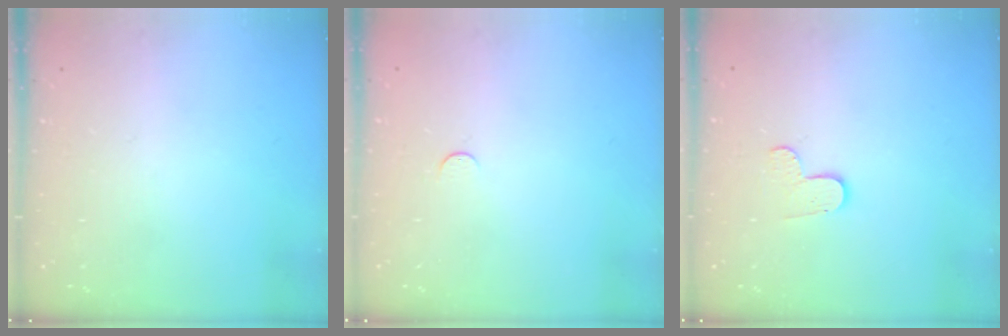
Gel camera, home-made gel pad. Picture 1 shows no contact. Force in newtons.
{"total": 3.0, "press": 3.0, "slide": 0.3}
{"total": 4.3, "press": 4.3, "slide": 0.4}